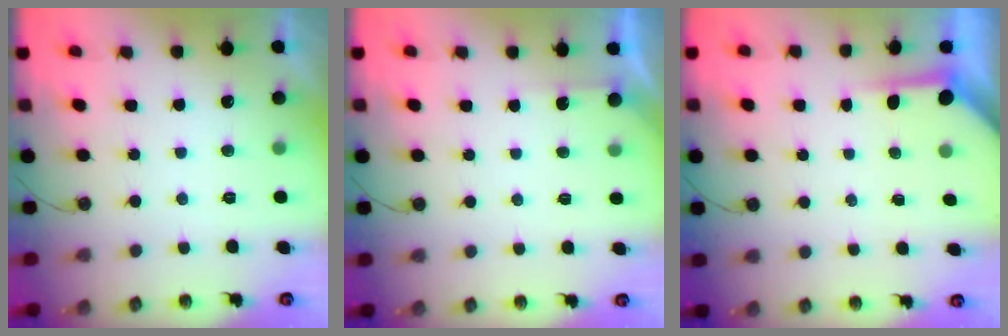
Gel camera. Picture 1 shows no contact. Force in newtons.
{"total": 1.7, "press": 1.7, "slide": 0.3}
{"total": 3.9, "press": 3.9, "slide": 0.3}